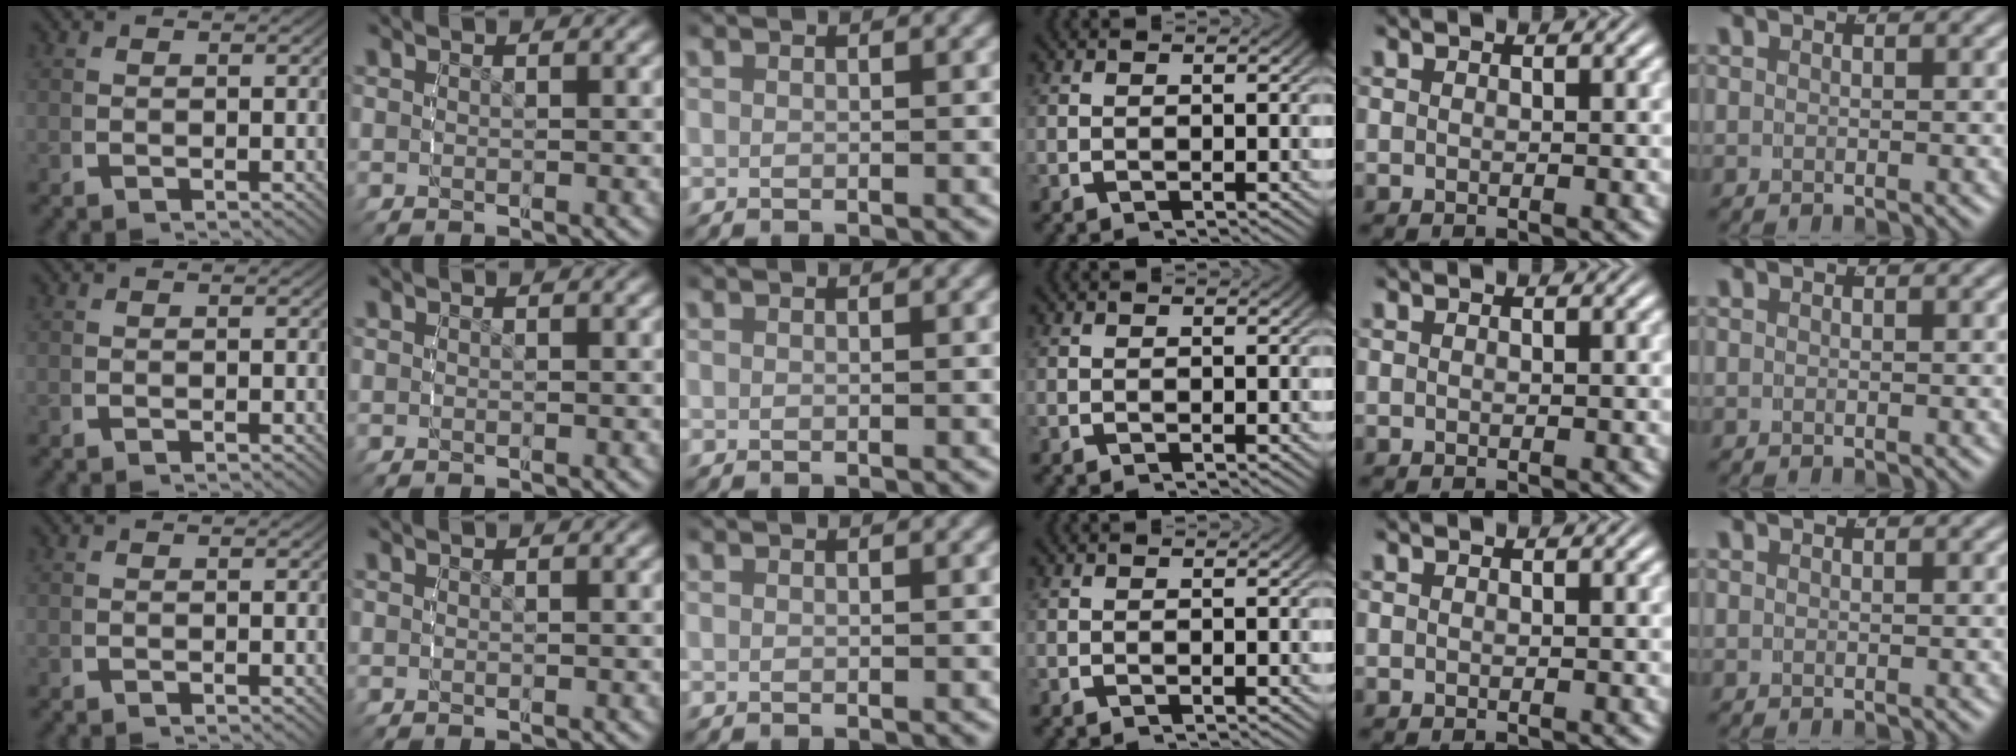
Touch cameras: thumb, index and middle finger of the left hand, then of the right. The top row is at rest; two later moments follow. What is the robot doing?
{"motion": "reach", "object": "jacket"}